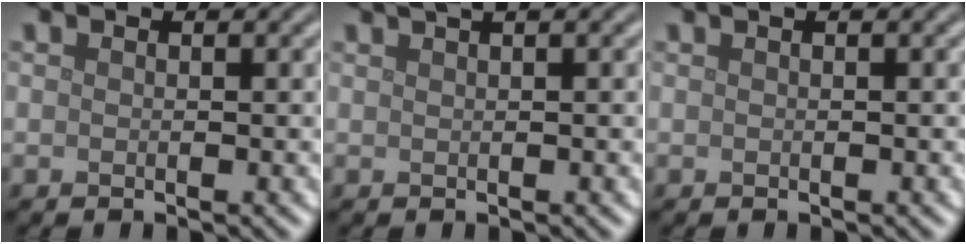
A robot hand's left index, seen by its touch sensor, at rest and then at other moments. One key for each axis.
{"total": 2.6, "fx": 1.8, "fy": 0.7, "fz": 1.7, "tx": -0.018, "ty": 0.004, "tz": 0.022}
{"total": 1.2, "fx": 0.6, "fy": 0.3, "fz": 0.9, "tx": -0.015, "ty": 0.007, "tz": 0.007}